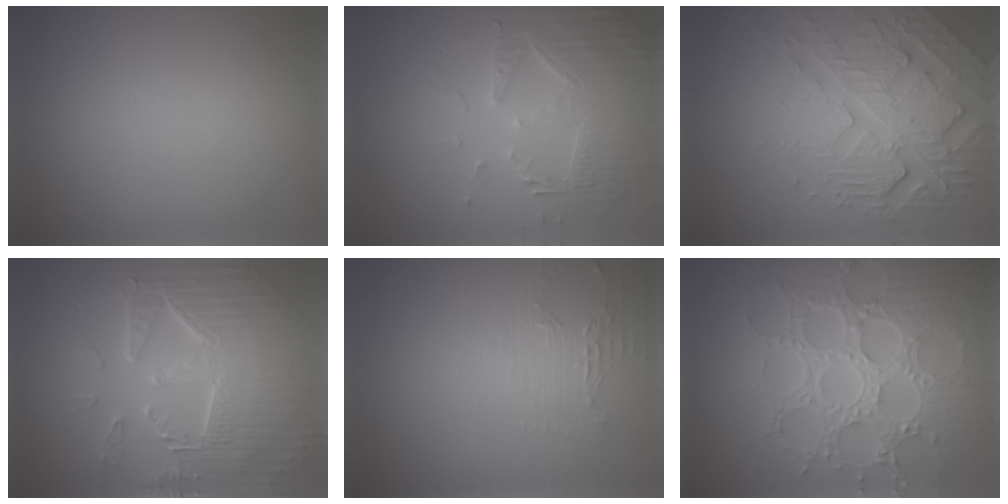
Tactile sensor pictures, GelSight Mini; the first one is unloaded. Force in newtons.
{"total": 4.8, "press": 4.1, "slide": 2.5}
{"total": 7.4, "press": 5.4, "slide": 5.1}
{"total": 9.7, "press": 6.6, "slide": 7.1}
{"total": 1.5, "press": 1.5, "slide": 0.4}
{"total": 8.7, "press": 6.5, "slide": 5.8}